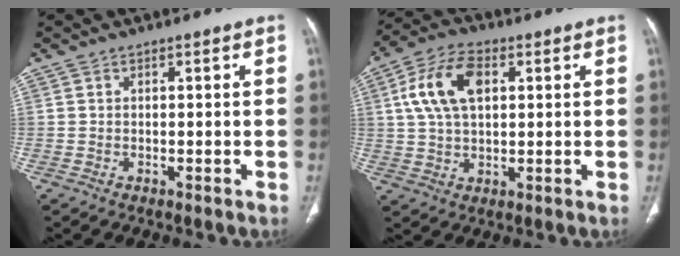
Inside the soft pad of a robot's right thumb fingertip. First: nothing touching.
{"total": 11.5, "force": [3.0, 6.6, 8.9], "torque": [-0.171, 0.011, 0.054]}